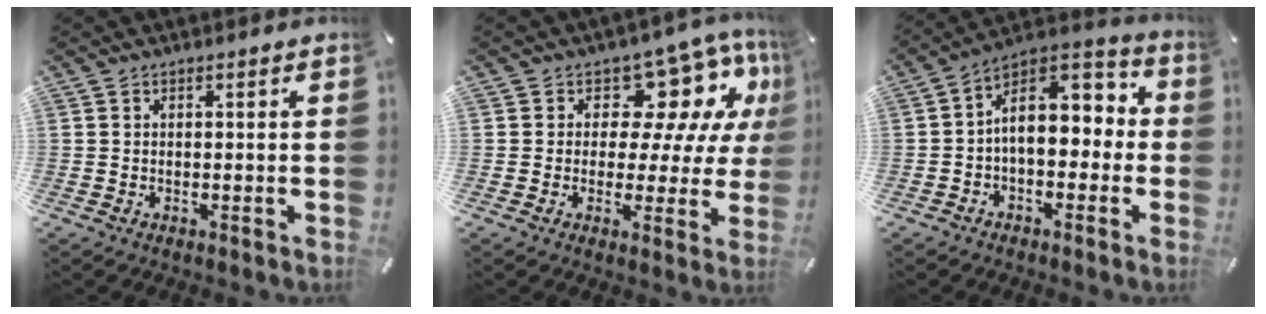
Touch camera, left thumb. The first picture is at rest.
{"total": 12.8, "force": [7.2, 7.8, 7.3], "torque": [-0.098, -0.059, 0.125]}
{"total": 10.9, "force": [1.3, 7.9, 7.4], "torque": [-0.099, -0.008, 0.024]}